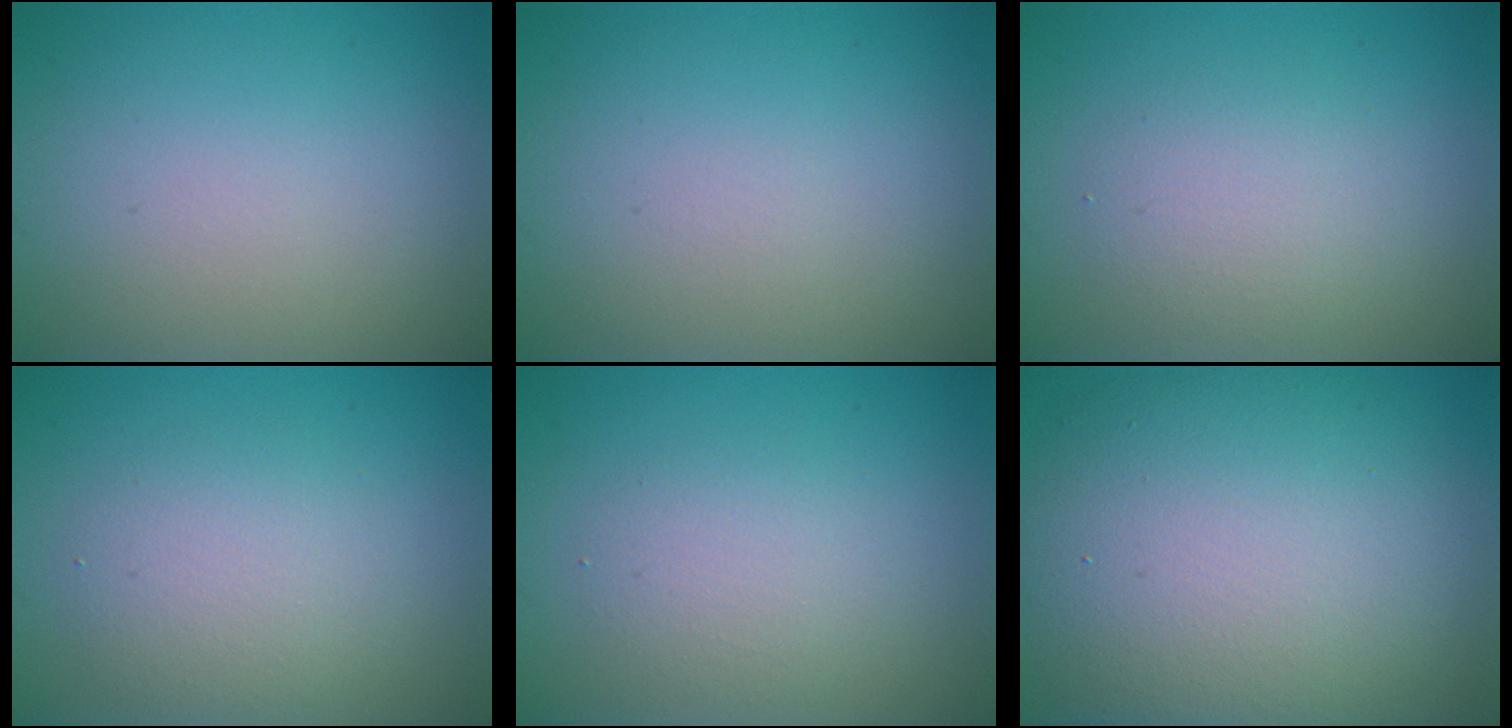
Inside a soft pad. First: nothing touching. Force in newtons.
{"total": 0.0}
{"total": 2.6, "press": 2.6, "slide": 0.2}
{"total": 3.8, "press": 3.8, "slide": 0.0}
{"total": 2.4, "press": 2.4, "slide": 0.0}
{"total": 12.9, "press": 12.8, "slide": 1.3}